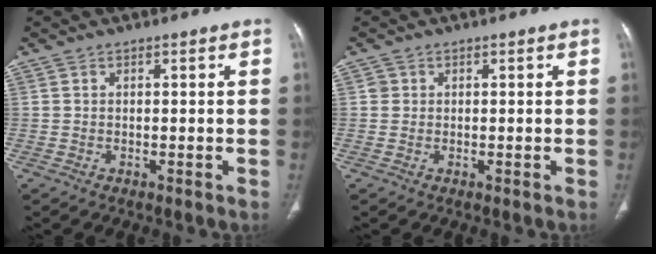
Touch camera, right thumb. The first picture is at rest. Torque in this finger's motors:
{"motor_torque": [-0.04, -0.06, 0.27, 0.20, -0.01]}